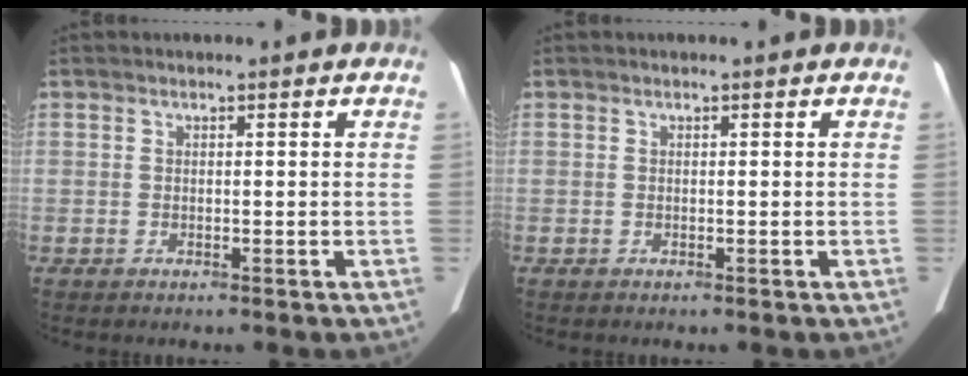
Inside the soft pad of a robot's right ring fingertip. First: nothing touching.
{"total": 0.0}